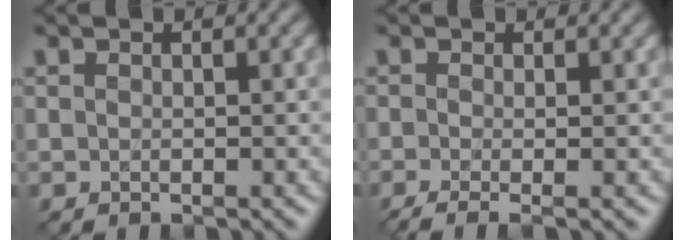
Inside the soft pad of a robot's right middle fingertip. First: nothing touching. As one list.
[{"total": 3.6, "force": [-1.1, 1.3, 3.2], "torque": [-0.042, -0.012, -0.027]}]